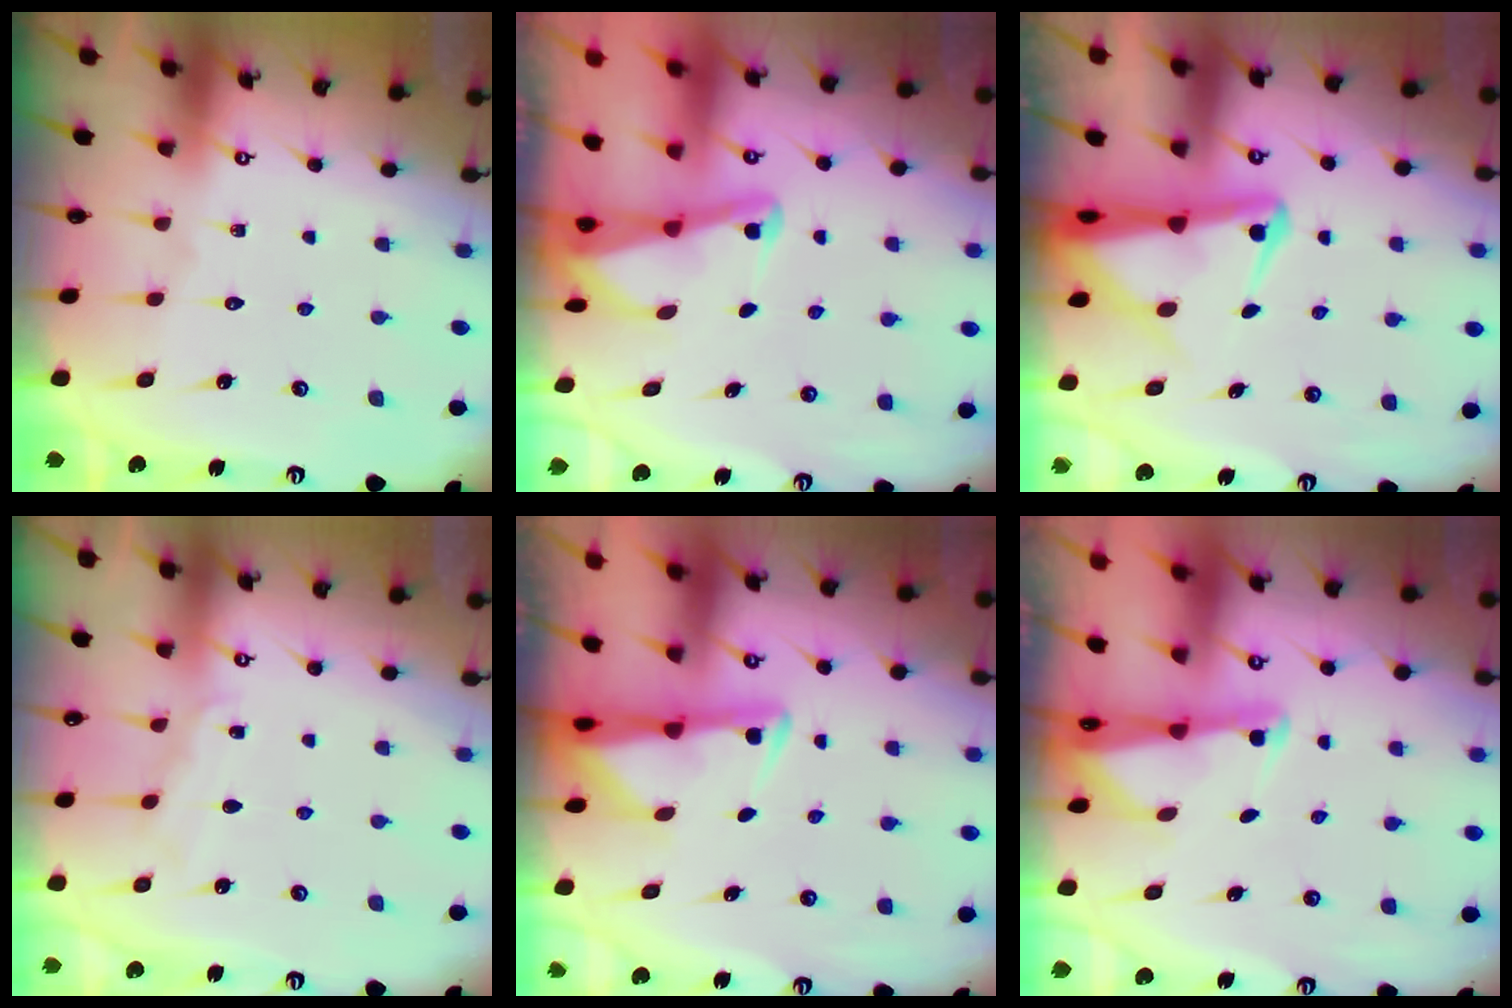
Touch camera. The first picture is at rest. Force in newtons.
{"total": 2.2, "press": 2.2, "slide": 0.3}
{"total": 4.3, "press": 4.2, "slide": 0.5}
{"total": 4.7, "press": 4.6, "slide": 0.4}
{"total": 2.8, "press": 2.8, "slide": 0.6}
{"total": 1.8, "press": 1.8, "slide": 0.3}